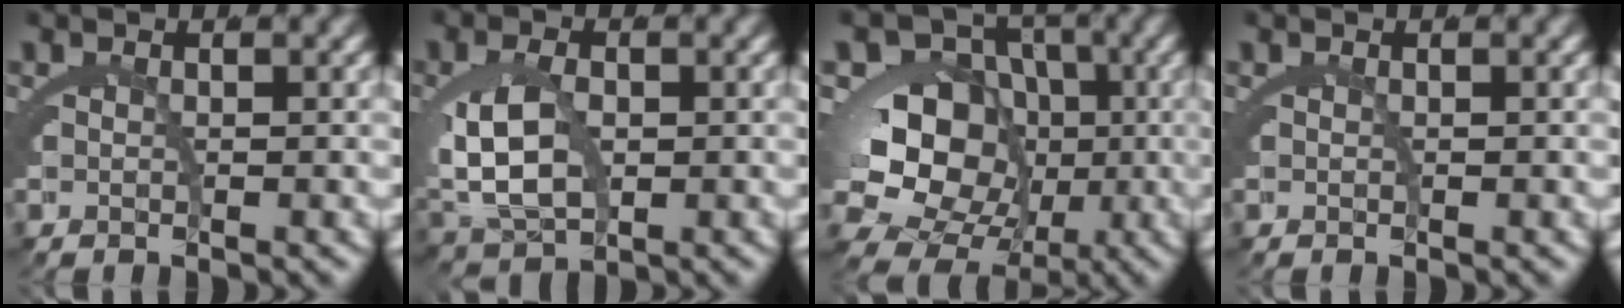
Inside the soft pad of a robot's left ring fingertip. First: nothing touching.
{"total": 6.6, "force": [-0.6, 4.7, 4.6], "torque": [-0.122, -0.024, 0.008]}
{"total": 13.9, "force": [-2.0, 11.6, 7.4], "torque": [-0.144, -0.067, -0.021]}
{"total": 0.0}